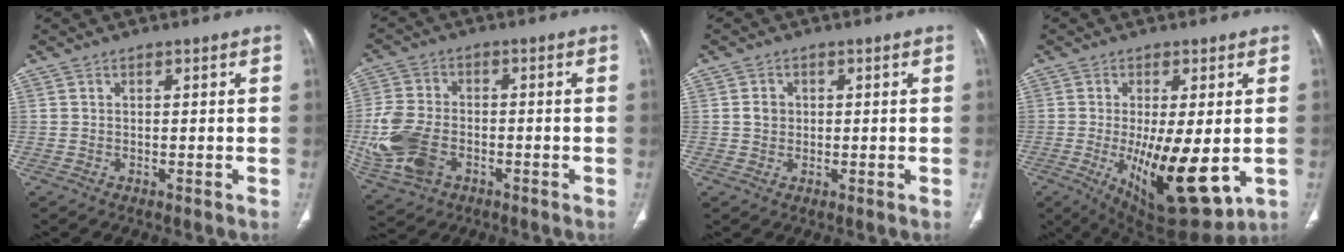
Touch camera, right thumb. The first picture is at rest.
{"total": 12.7, "force": [-3.5, 8.6, 8.6], "torque": [-0.195, 0.005, -0.062]}
{"total": 2.4, "force": [0.2, 2.2, 1.0], "torque": [-0.007, 0.005, 0.005]}
{"total": 17.1, "force": [-3.0, 6.2, 15.7], "torque": [-0.257, -0.032, -0.023]}